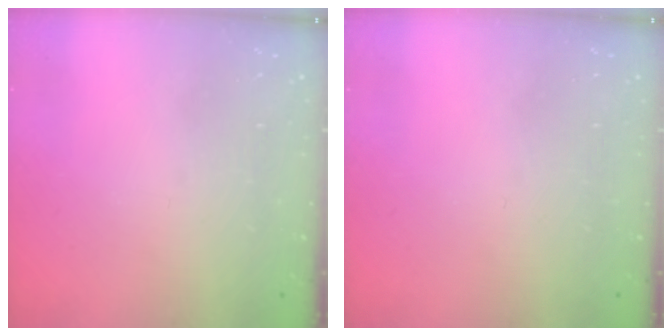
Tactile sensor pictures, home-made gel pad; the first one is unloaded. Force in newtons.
{"total": 0.0}